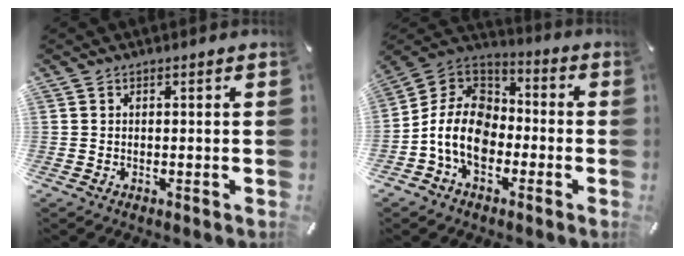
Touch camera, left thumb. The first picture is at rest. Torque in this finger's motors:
{"motor_torque": [-0.11, 1.56, 1.20, 1.04, 0.12]}